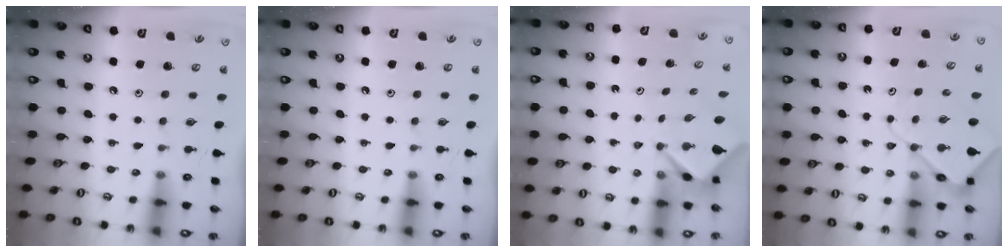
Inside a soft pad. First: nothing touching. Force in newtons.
{"total": 0.0}
{"total": 2.5, "press": 2.5, "slide": 0.1}
{"total": 7.7, "press": 7.7, "slide": 0.8}